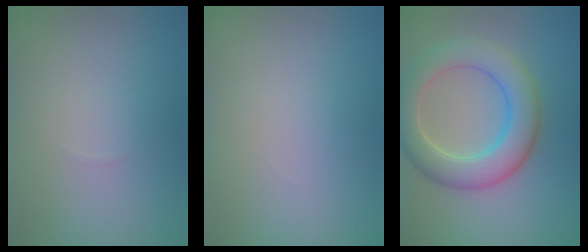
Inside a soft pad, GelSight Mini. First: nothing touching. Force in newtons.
{"total": 0.0}
{"total": 6.3, "press": 6.3, "slide": 0.2}